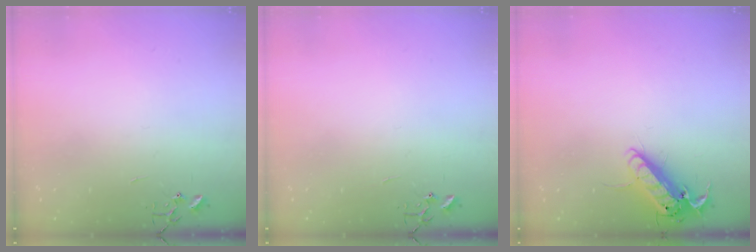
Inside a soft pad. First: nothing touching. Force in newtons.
{"total": 0.0}
{"total": 13.8, "press": 13.6, "slide": 2.3}